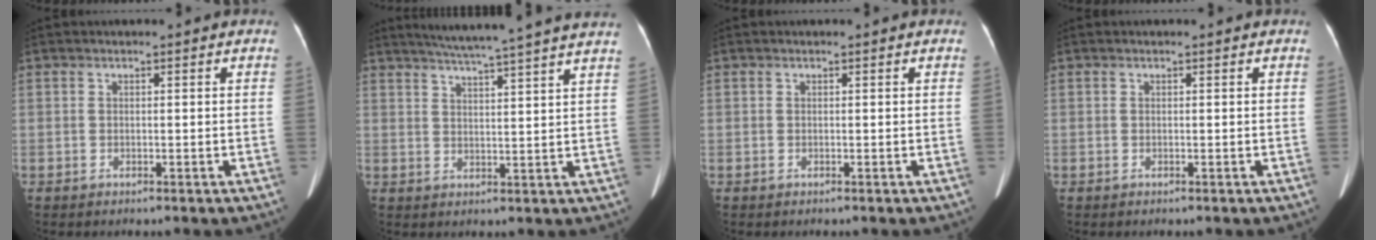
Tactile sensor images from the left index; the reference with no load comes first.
{"total": 15.8, "force": [13.8, -1.3, 7.7], "torque": [-0.127, -0.001, 0.175]}
{"total": 0.0}
{"total": 0.0}